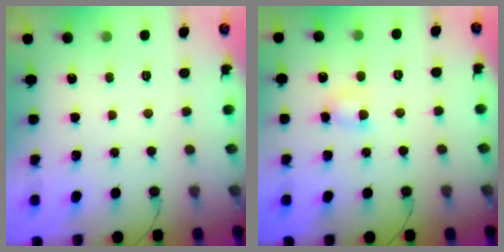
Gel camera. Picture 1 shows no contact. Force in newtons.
{"total": 4.1, "press": 4.0, "slide": 0.9}